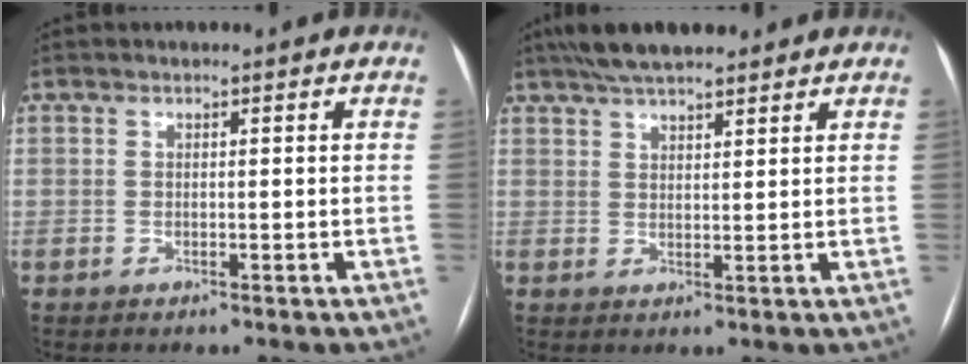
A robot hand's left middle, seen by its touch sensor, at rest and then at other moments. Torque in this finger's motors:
{"motor_torque": [0.28, -0.28, 0.10, 0.02]}